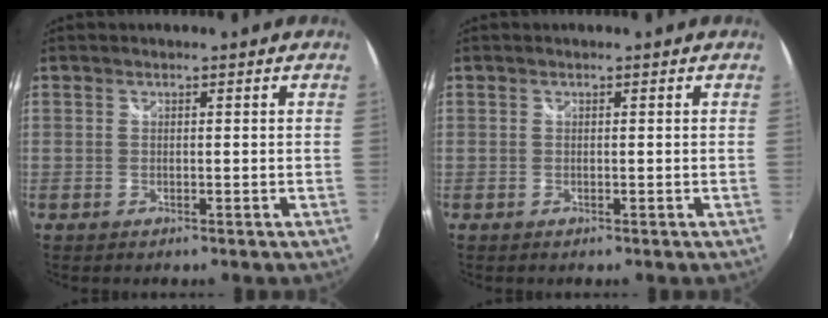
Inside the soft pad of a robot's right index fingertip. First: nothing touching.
{"total": 0.0}